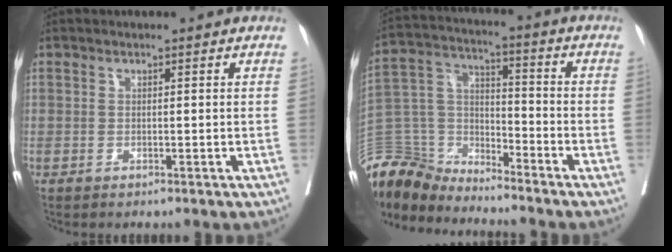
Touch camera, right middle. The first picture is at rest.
{"total": 12.9, "force": [-12.6, 2.7, 1.1], "torque": [-0.027, 0.034, -0.245]}